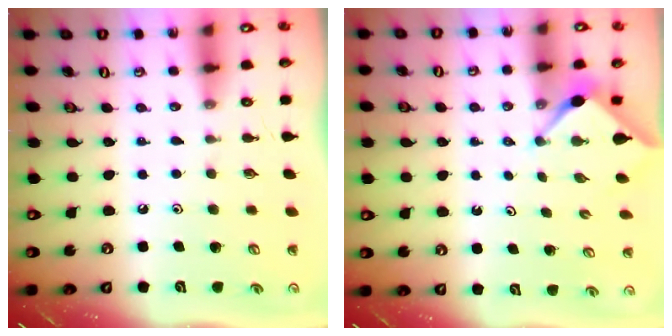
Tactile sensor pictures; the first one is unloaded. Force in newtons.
{"total": 2.9, "press": 2.9, "slide": 0.3}